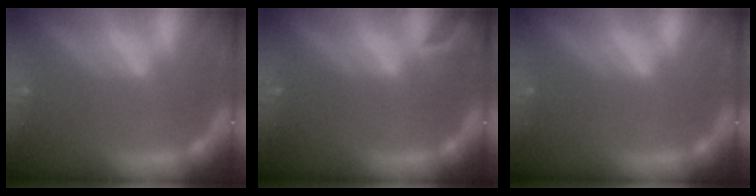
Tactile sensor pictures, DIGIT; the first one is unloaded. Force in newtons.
{"total": 1.9}
{"total": 0.0}